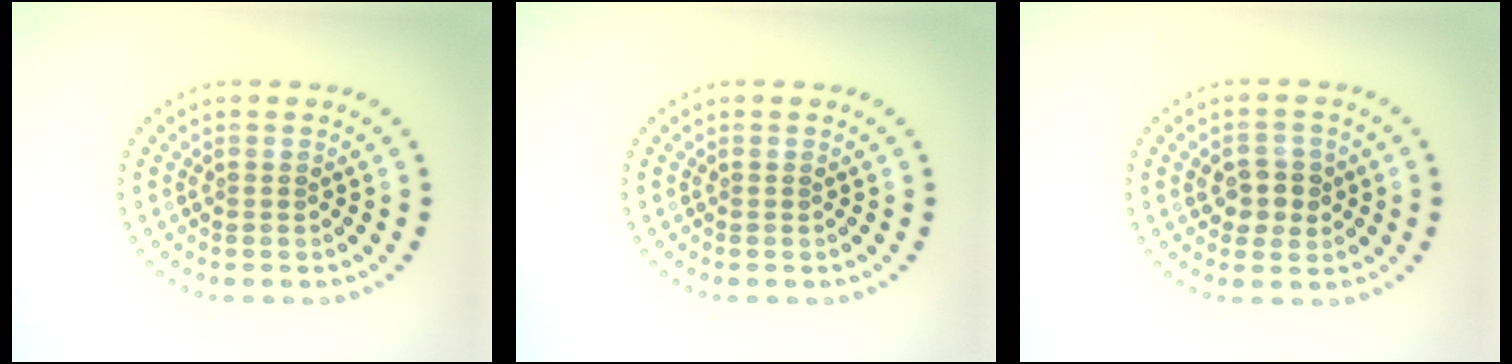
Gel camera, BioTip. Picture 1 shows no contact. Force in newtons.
{"total": 0.0}
{"total": 2.8, "press": 2.8, "slide": 0.4}